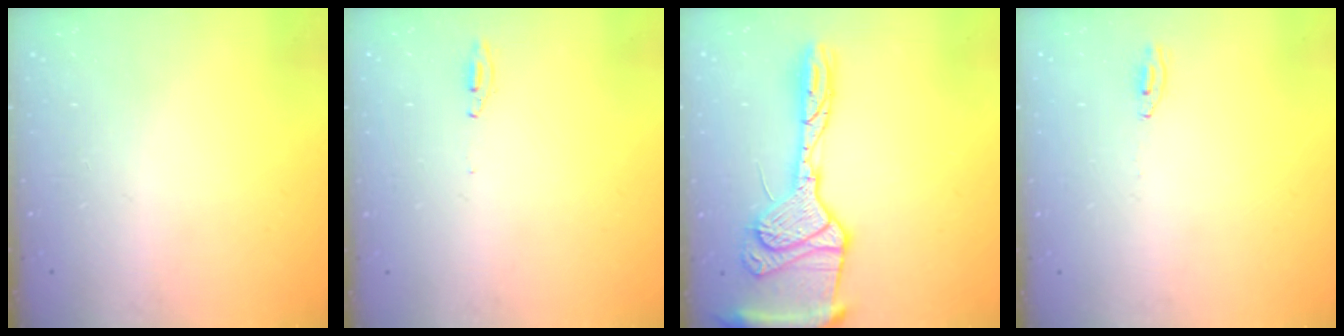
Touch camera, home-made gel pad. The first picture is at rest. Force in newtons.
{"total": 3.3, "press": 3.1, "slide": 1.2}
{"total": 20.7, "press": 20.5, "slide": 2.4}
{"total": 2.2, "press": 2.2, "slide": 0.2}